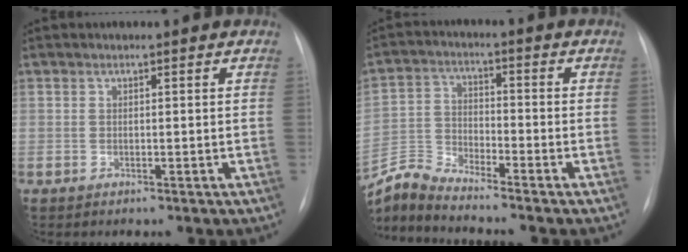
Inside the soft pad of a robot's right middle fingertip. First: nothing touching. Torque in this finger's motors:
{"motor_torque": [-0.29, -0.24, -0.04, 0.00]}